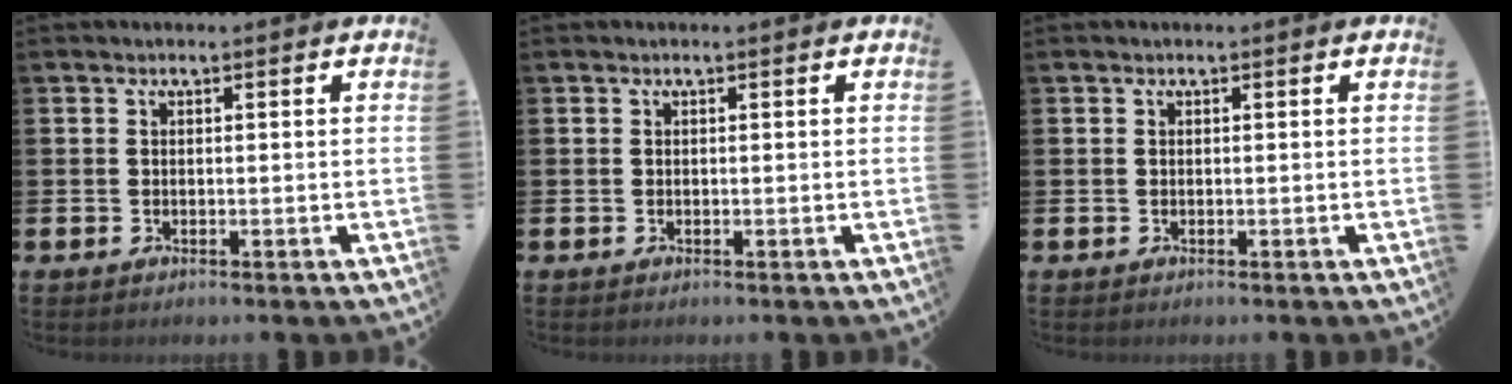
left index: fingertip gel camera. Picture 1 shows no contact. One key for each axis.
{"total": 0.0}
{"total": 0.0}